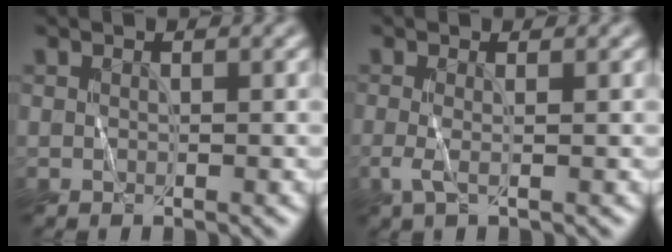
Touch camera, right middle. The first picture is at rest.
{"total": 1.2, "force": [-0.6, 0.0, 1.1], "torque": [-0.029, 0.002, -0.014]}